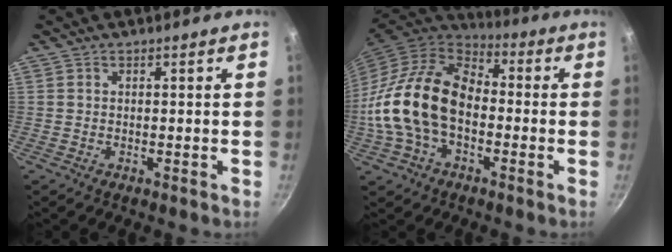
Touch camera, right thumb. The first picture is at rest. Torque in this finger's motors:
{"motor_torque": [-0.27, 1.82, 2.41, -0.36, 0.74]}